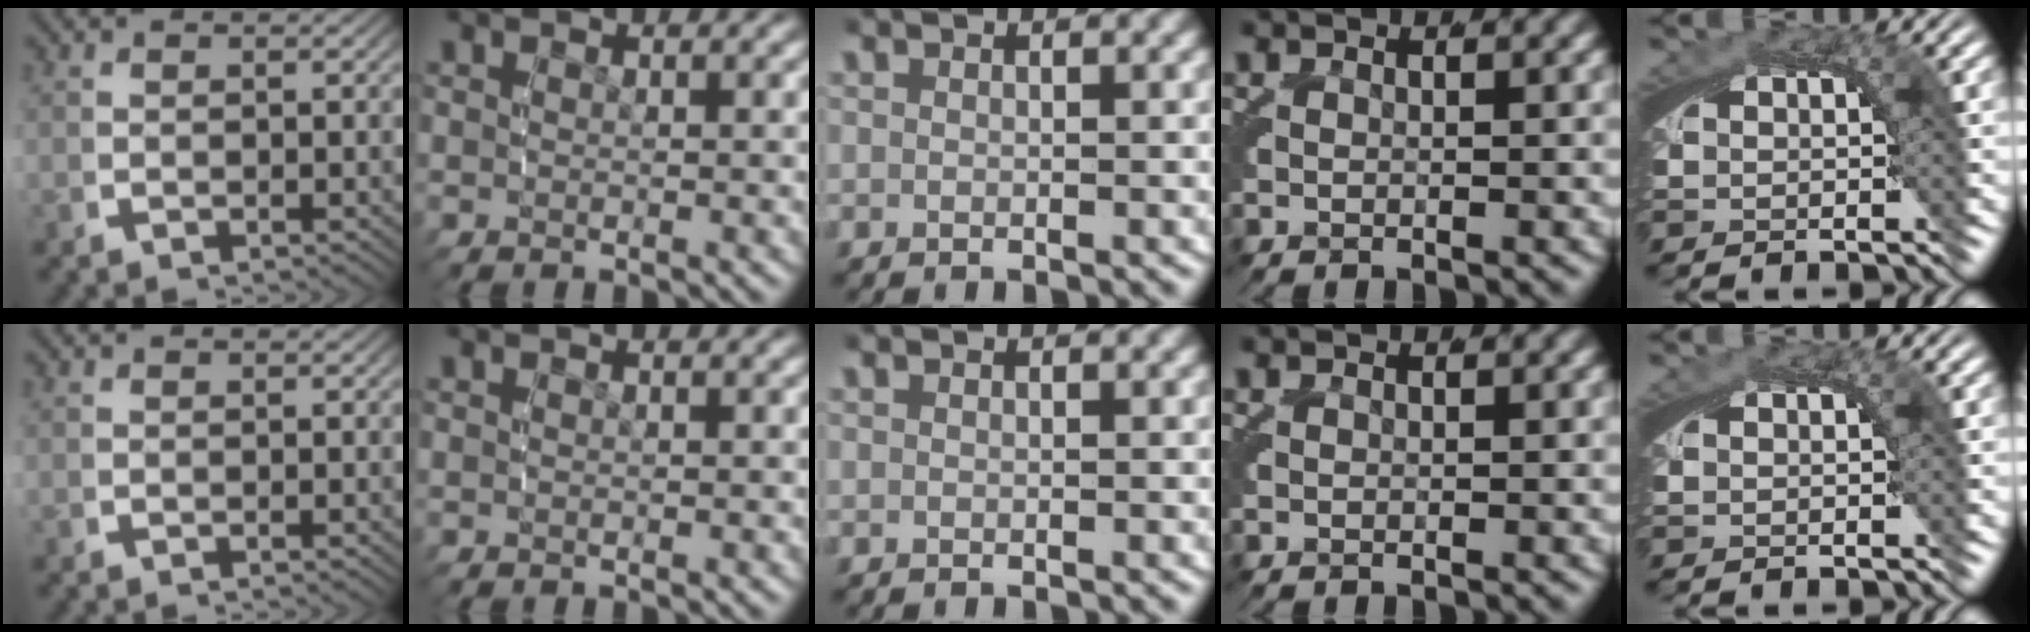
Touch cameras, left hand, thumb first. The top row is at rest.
{}